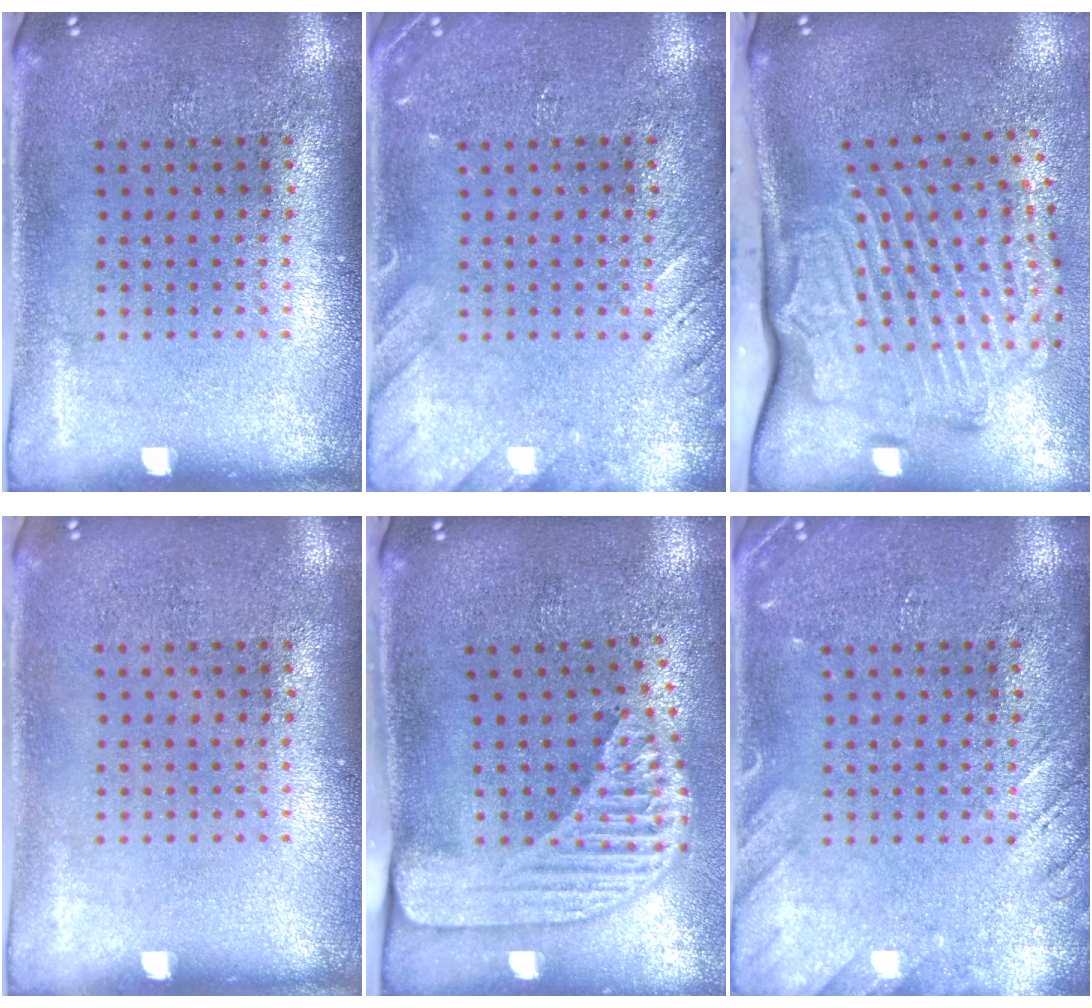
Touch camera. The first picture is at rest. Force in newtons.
{"total": 2.1, "press": 2.1, "slide": 0.2}
{"total": 3.3, "press": 2.3, "slide": 2.4}
{"total": 0.0}
{"total": 2.3, "press": 1.7, "slide": 1.5}
{"total": 2.1, "press": 2.1, "slide": 0.2}